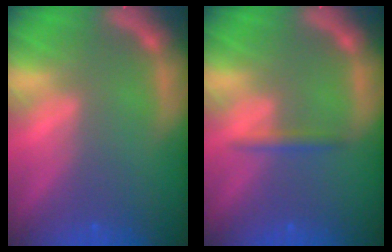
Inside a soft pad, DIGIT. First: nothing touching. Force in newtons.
{"total": 1.4}